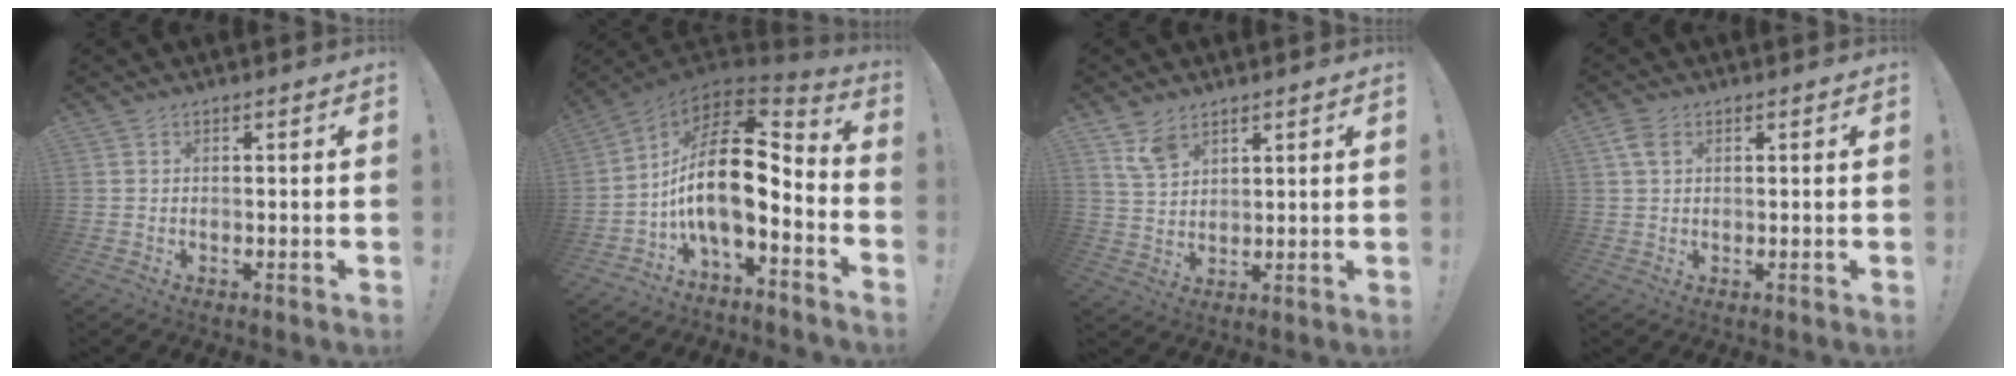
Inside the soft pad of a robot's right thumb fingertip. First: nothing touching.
{"total": 19.4, "force": [-0.4, 8.8, 17.3], "torque": [-0.325, -0.004, -0.007]}
{"total": 6.9, "force": [4.8, 3.8, 3.1], "torque": [-0.061, -0.017, 0.094]}
{"total": 3.8, "force": [1.4, 2.3, 2.7], "torque": [-0.055, 0.005, 0.029]}